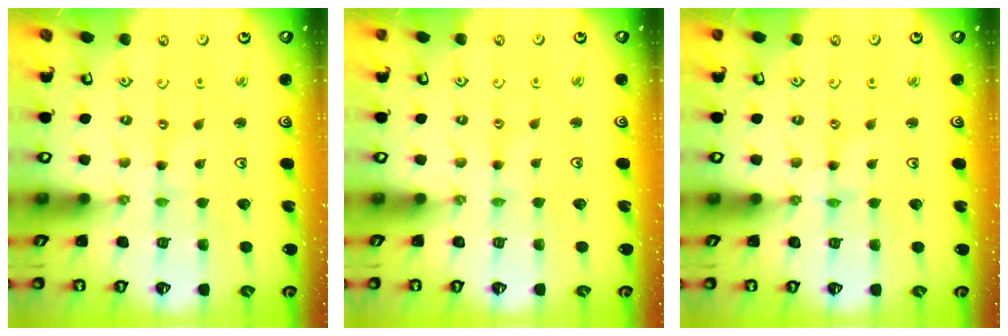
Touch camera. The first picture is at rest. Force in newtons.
{"total": 2.4, "press": 2.4, "slide": 0.4}
{"total": 1.1, "press": 1.0, "slide": 0.2}